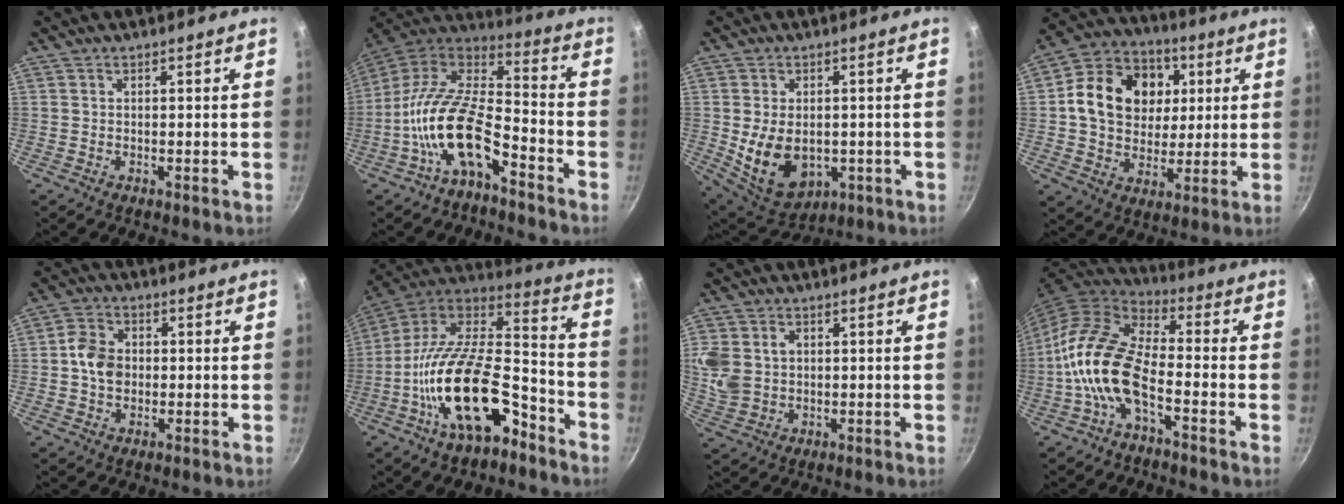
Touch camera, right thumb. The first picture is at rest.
{"total": 17.3, "force": [-7.8, 7.9, 13.2], "torque": [-0.237, 0.069, -0.161]}
{"total": 12.1, "force": [-1.1, 8.5, 8.6], "torque": [-0.129, -0.013, 0.005]}
{"total": 18.0, "force": [3.4, 14.3, 10.3], "torque": [-0.151, 0.011, 0.050]}
{"total": 6.9, "force": [-0.1, 5.5, 4.2], "torque": [-0.059, 0.015, -0.011]}
{"total": 24.7, "force": [-10.6, 11.8, 18.9], "torque": [-0.302, 0.071, -0.193]}
{"total": 10.5, "force": [1.6, 8.6, 5.8], "torque": [-0.126, -0.003, 0.033]}
{"total": 14.3, "force": [-4.7, 7.0, 11.5], "torque": [-0.214, 0.043, -0.108]}